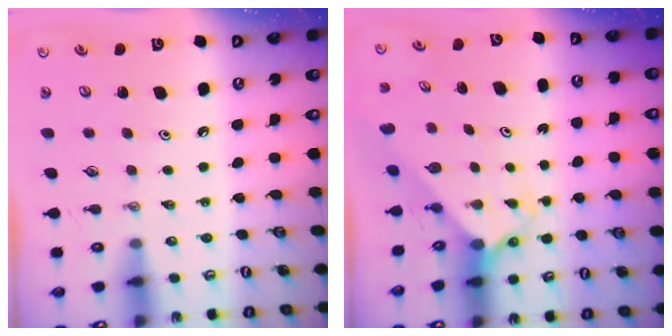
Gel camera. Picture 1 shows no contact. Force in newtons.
{"total": 2.3, "press": 2.3, "slide": 0.2}